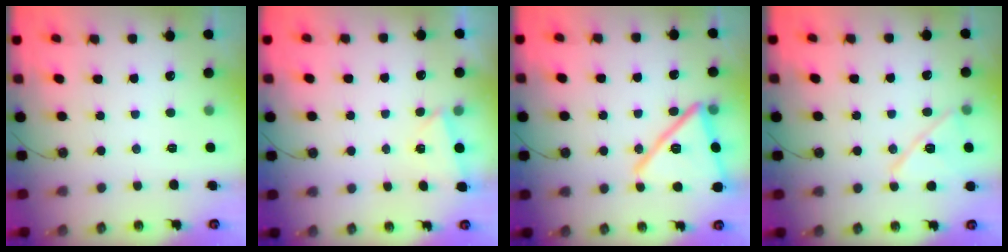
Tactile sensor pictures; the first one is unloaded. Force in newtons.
{"total": 2.3, "press": 1.3, "slide": 1.9}
{"total": 20.0, "press": 19.9, "slide": 1.4}
{"total": 13.2, "press": 13.2, "slide": 0.6}